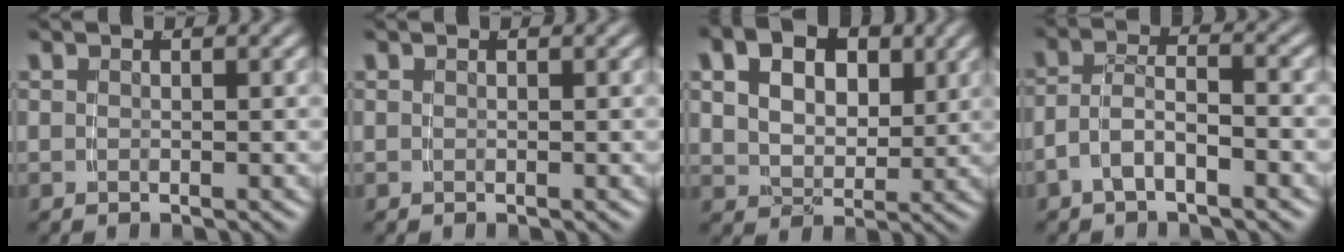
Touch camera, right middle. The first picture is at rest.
{"total": 0.0}
{"total": 6.1, "force": [2.2, 4.3, 3.7], "torque": [-0.068, -0.016, 0.043]}
{"total": 3.6, "force": [-2.0, 1.9, 2.4], "torque": [-0.049, -0.011, -0.034]}